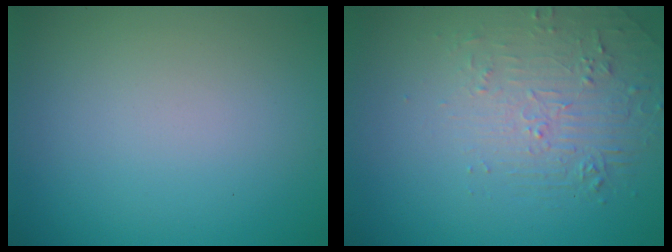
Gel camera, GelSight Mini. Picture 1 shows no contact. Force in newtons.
{"total": 2.2, "press": 1.3, "slide": 1.8}